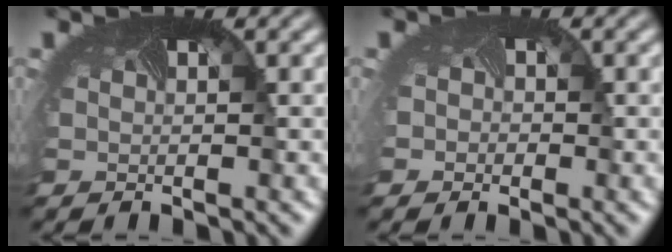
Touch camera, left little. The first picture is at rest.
{"total": 1.4, "force": [-0.3, 1.3, 0.3], "torque": [0.001, -0.001, -0.009]}